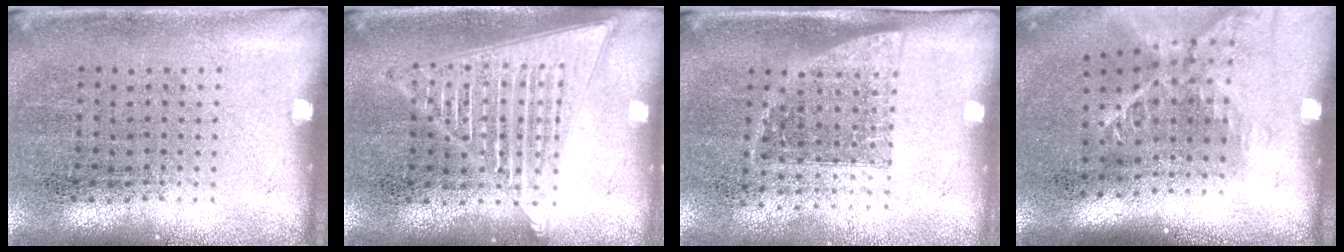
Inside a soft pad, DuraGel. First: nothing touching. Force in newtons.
{"total": 2.0, "press": 2.0, "slide": 0.2}
{"total": 1.2, "press": 0.9, "slide": 0.7}
{"total": 1.7, "press": 1.3, "slide": 1.1}